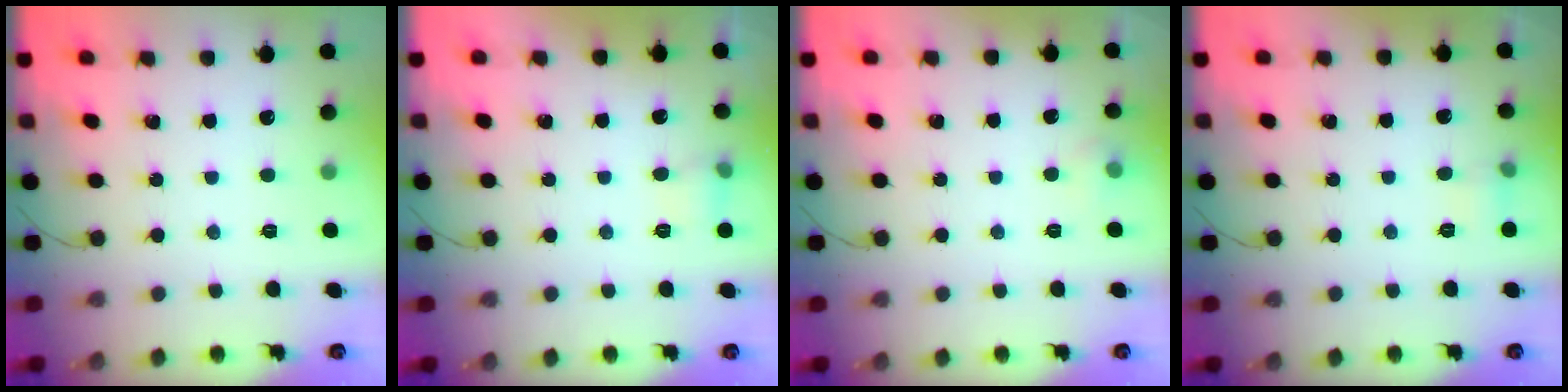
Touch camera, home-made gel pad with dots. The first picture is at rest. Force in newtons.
{"total": 7.2, "press": 4.4, "slide": 5.7}
{"total": 4.2, "press": 3.9, "slide": 1.7}
{"total": 4.7, "press": 4.2, "slide": 2.2}